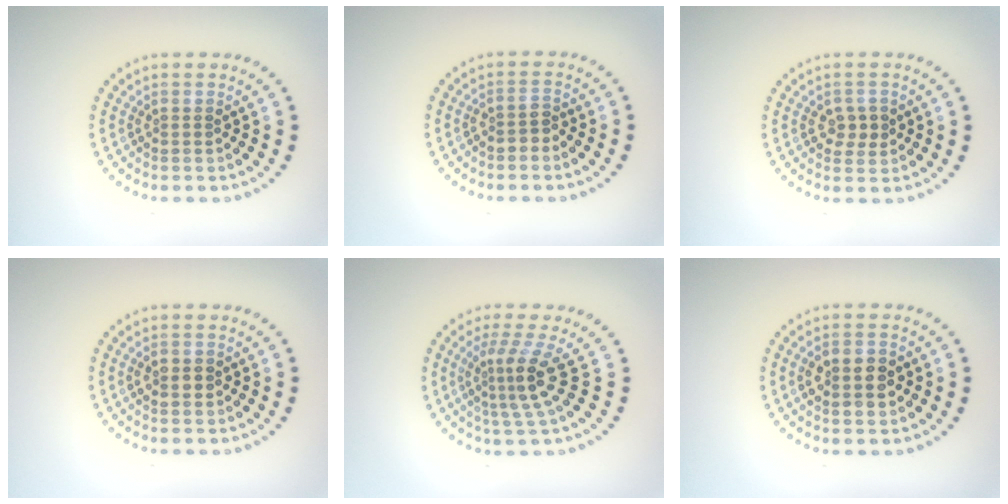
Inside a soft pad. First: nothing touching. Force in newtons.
{"total": 1.4, "press": 1.2, "slide": 0.7}
{"total": 2.1, "press": 2.1, "slide": 0.3}
{"total": 2.0, "press": 2.0, "slide": 0.1}
{"total": 3.7, "press": 2.6, "slide": 2.6}
{"total": 3.6, "press": 3.6, "slide": 0.2}